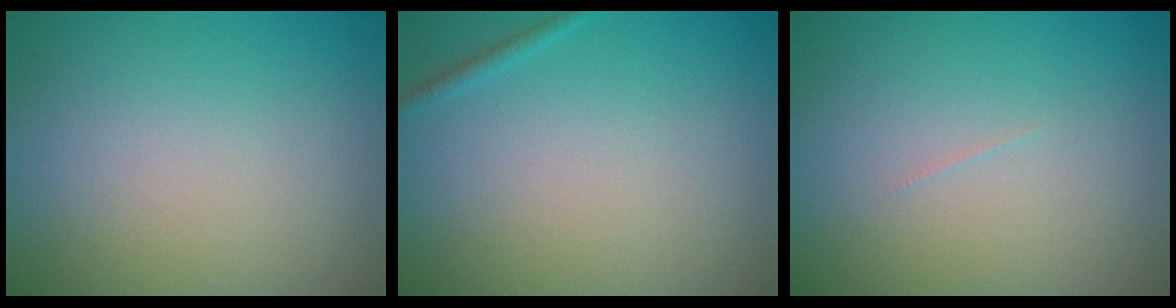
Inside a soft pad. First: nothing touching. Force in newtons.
{"total": 0.6, "press": 0.6, "slide": 0.1}
{"total": 0.0}